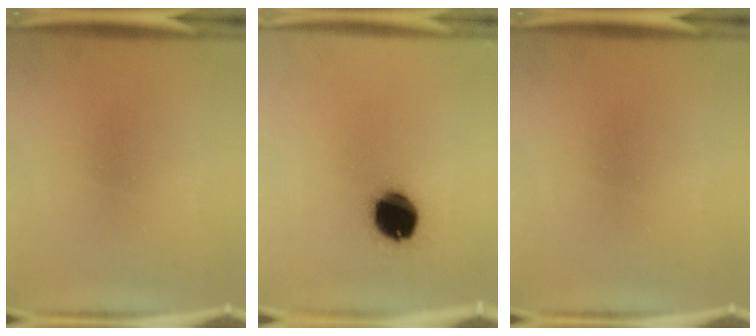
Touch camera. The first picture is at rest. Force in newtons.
{"total": 14.3}
{"total": 0.0}